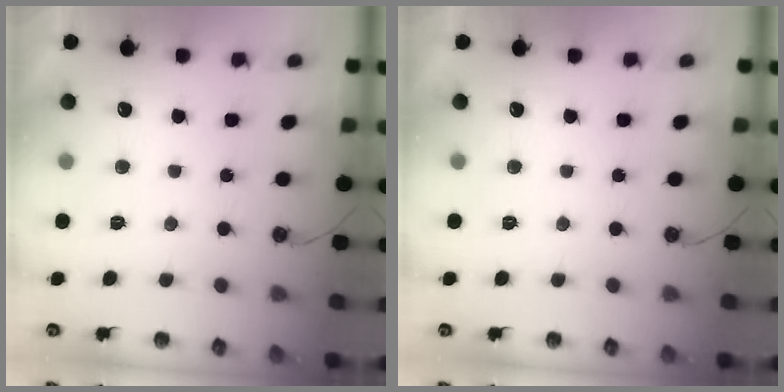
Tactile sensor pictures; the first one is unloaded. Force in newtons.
{"total": 0.0}